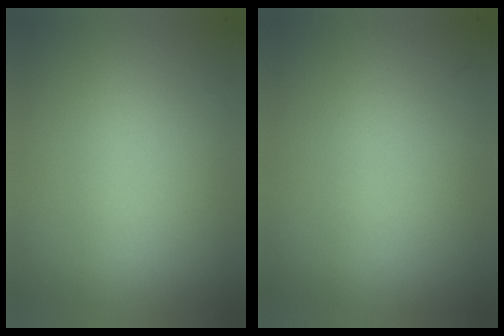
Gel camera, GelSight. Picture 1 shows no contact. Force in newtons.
{"total": 0.0}